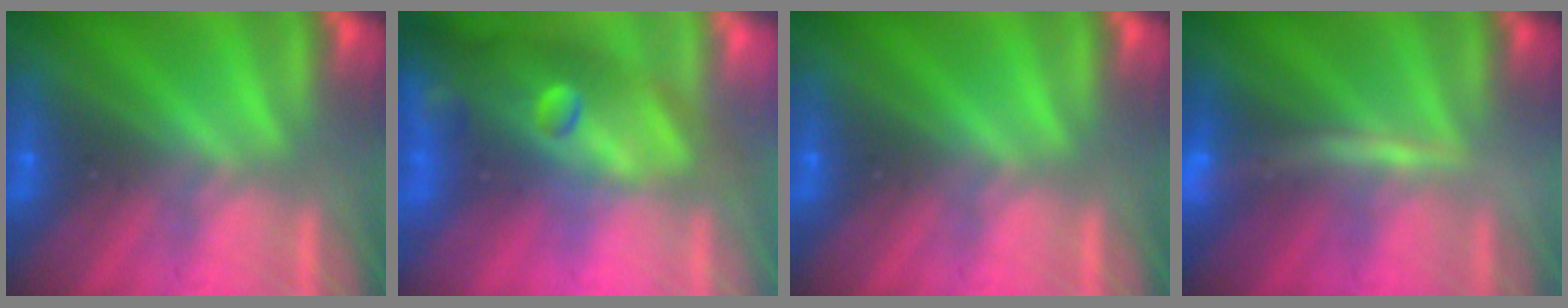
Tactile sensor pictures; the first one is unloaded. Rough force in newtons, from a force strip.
{"total": 10.8}
{"total": 0.0}
{"total": 2.6}